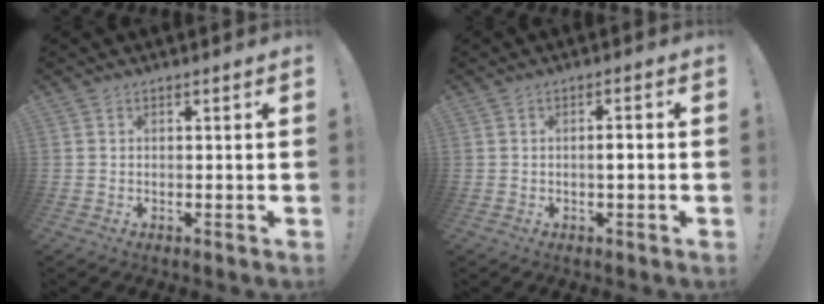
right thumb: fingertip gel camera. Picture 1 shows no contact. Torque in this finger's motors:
{"motor_torque": [-0.24, 0.00, 0.10, 0.11, 0.09]}